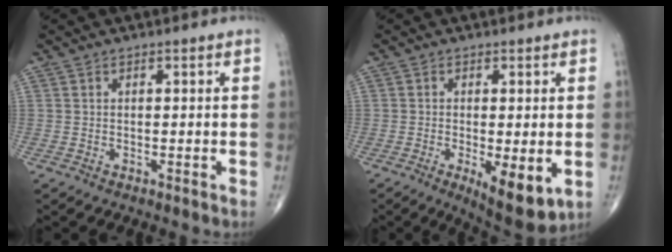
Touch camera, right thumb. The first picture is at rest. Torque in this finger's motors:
{"motor_torque": [0.80, 0.88, 0.12, -0.14, 0.20]}